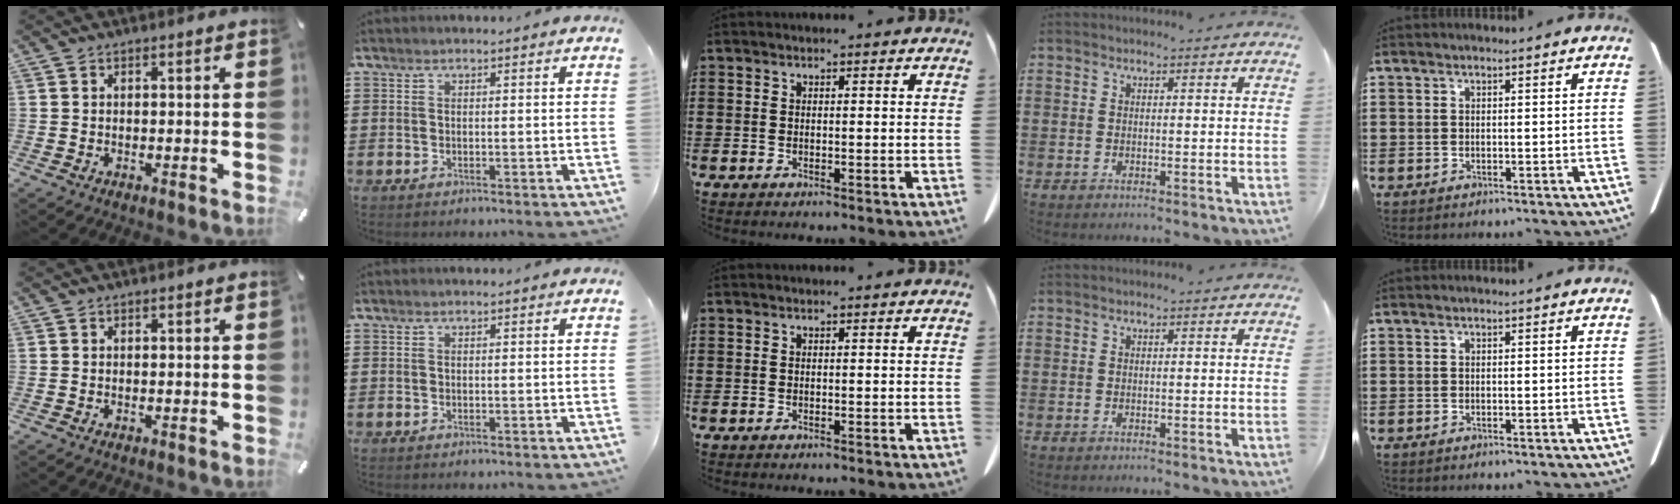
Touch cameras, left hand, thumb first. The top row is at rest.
{}